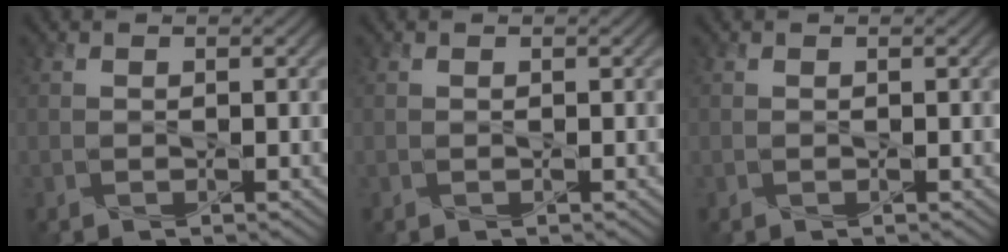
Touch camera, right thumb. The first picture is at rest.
{"total": 0.0}
{"total": 0.0}